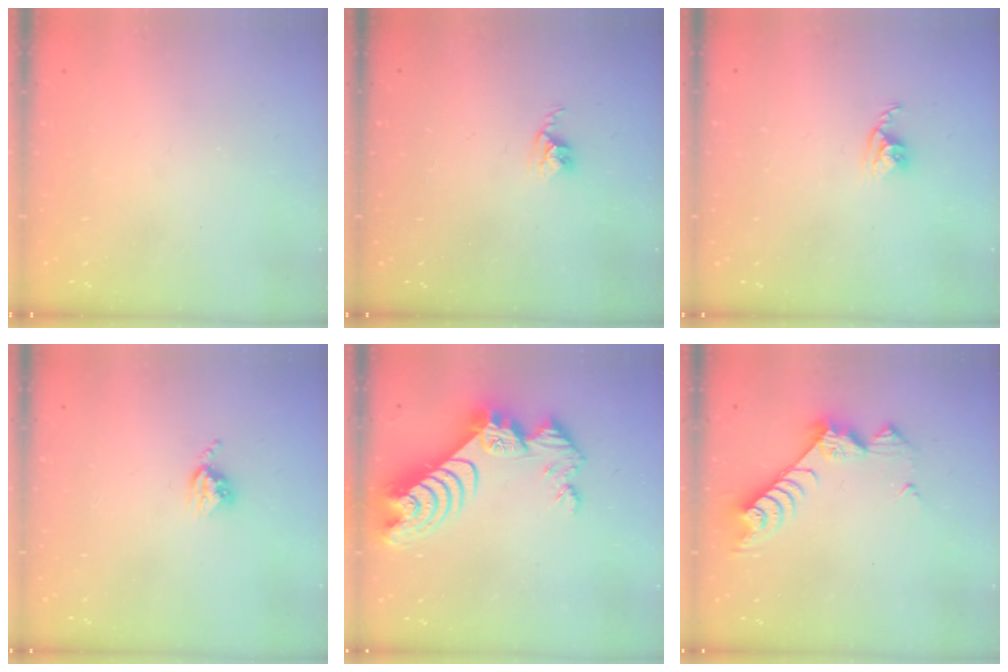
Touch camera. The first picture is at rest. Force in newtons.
{"total": 2.8, "press": 2.7, "slide": 0.4}
{"total": 3.9, "press": 3.9, "slide": 0.2}
{"total": 4.3, "press": 4.2, "slide": 0.5}
{"total": 14.6, "press": 14.5, "slide": 1.5}
{"total": 8.4, "press": 8.3, "slide": 0.7}